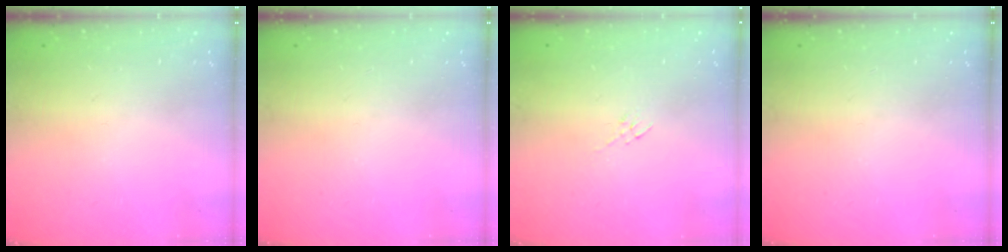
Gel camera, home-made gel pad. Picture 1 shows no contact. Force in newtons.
{"total": 0.0}
{"total": 2.7, "press": 2.5, "slide": 0.9}
{"total": 0.0}